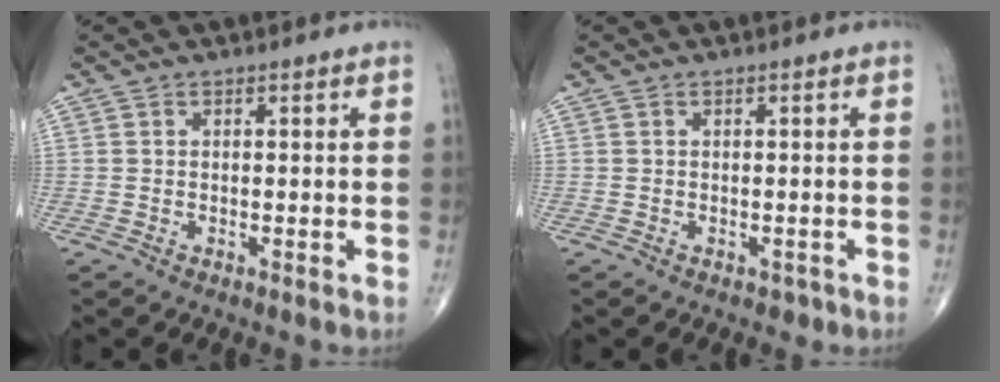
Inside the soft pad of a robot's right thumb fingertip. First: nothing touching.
{"total": 0.8, "force": [-0.4, 0.7, 0.2], "torque": [0.004, 0.003, -0.006]}